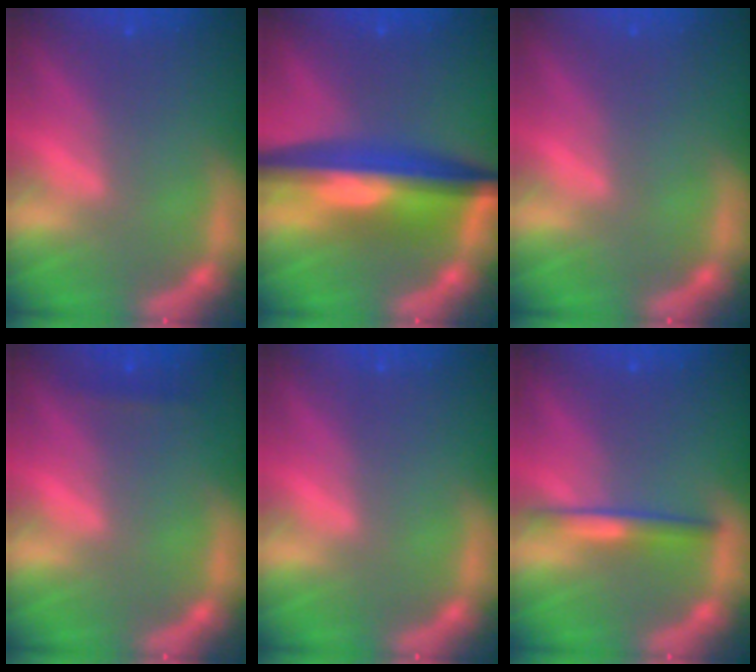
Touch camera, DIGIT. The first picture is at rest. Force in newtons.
{"total": 9.6}
{"total": 0.0}
{"total": 0.9}
{"total": 0.0}
{"total": 2.5}